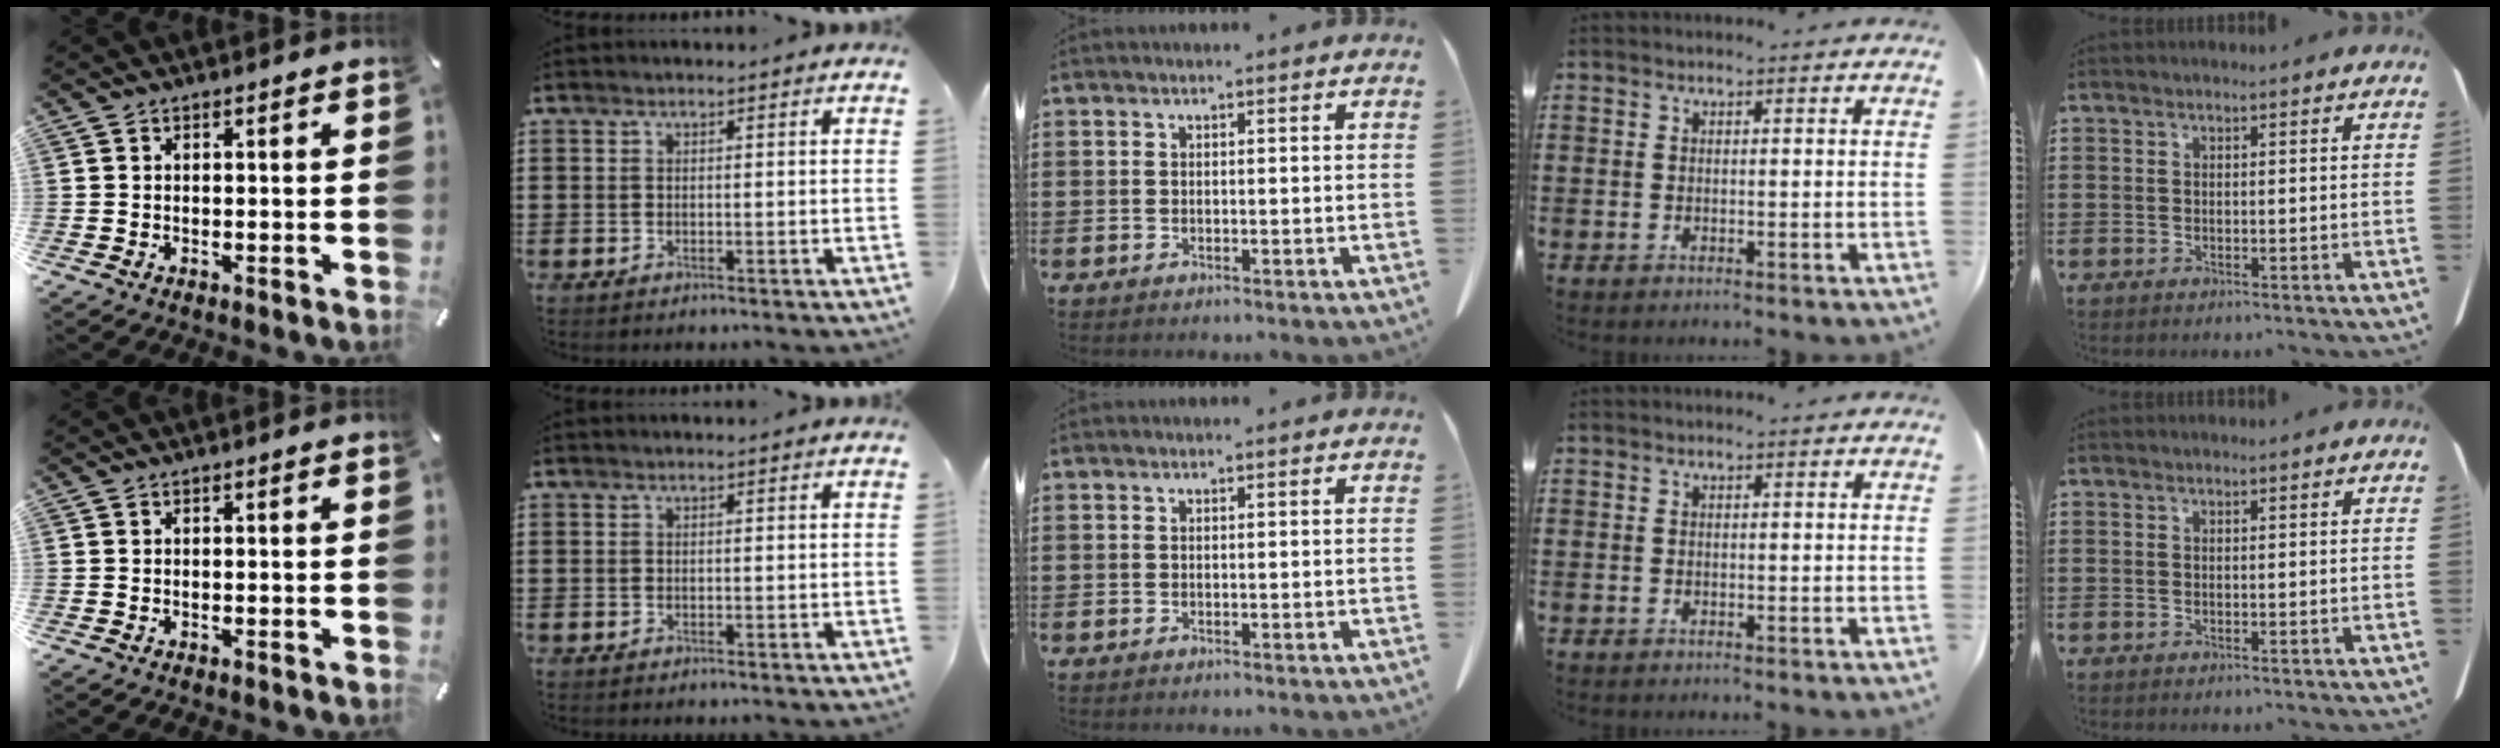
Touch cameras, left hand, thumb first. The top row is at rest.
{}